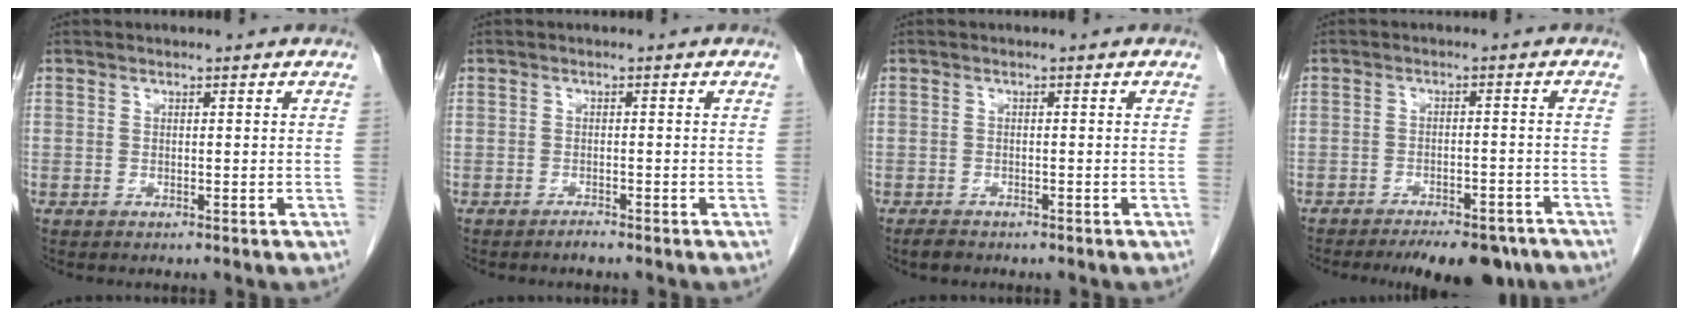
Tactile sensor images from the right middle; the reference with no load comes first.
{"total": 0.9, "force": [-0.8, 0.0, 0.4], "torque": [-0.007, 0.000, -0.012]}
{"total": 1.9, "force": [-1.5, 0.8, 0.7], "torque": [-0.020, -0.003, -0.021]}
{"total": 10.3, "force": [-8.3, 3.6, 4.8], "torque": [-0.052, -0.001, -0.111]}